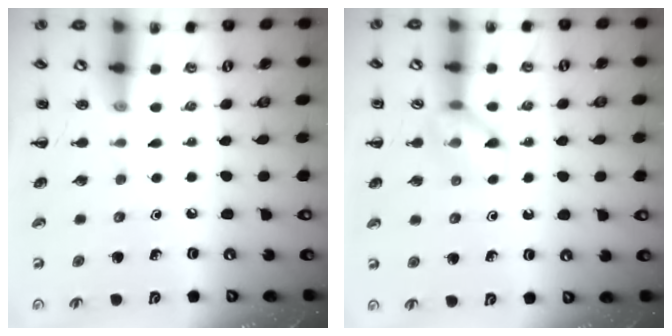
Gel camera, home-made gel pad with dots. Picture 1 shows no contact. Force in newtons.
{"total": 8.9, "press": 8.9, "slide": 0.5}